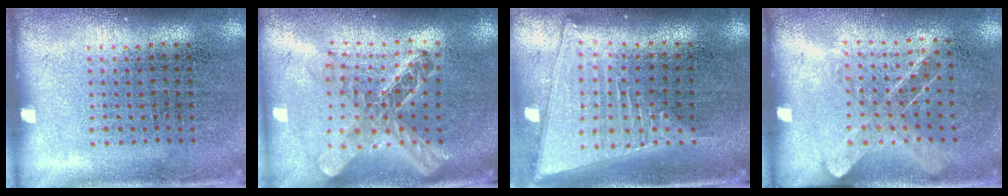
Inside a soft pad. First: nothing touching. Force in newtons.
{"total": 2.3, "press": 1.8, "slide": 1.4}
{"total": 2.2, "press": 1.9, "slide": 1.2}
{"total": 1.3, "press": 1.0, "slide": 0.7}